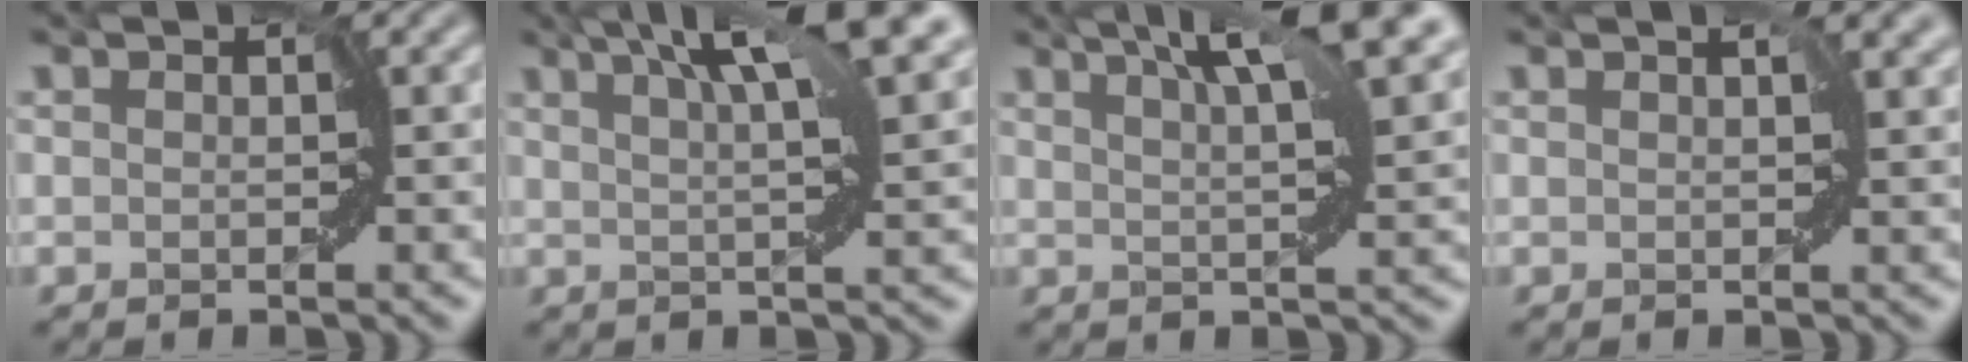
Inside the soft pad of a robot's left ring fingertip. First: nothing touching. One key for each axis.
{"total": 8.6, "fx": 5.2, "fy": 1.4, "fz": 6.7, "tx": -0.077, "ty": 0.036, "tz": 0.067}
{"total": 8.8, "fx": 5.6, "fy": 1.6, "fz": 6.6, "tx": -0.075, "ty": 0.034, "tz": 0.068}
{"total": 1.8, "fx": 0.9, "fy": 0.5, "fz": 1.5, "tx": -0.021, "ty": 0.002, "tz": 0.019}